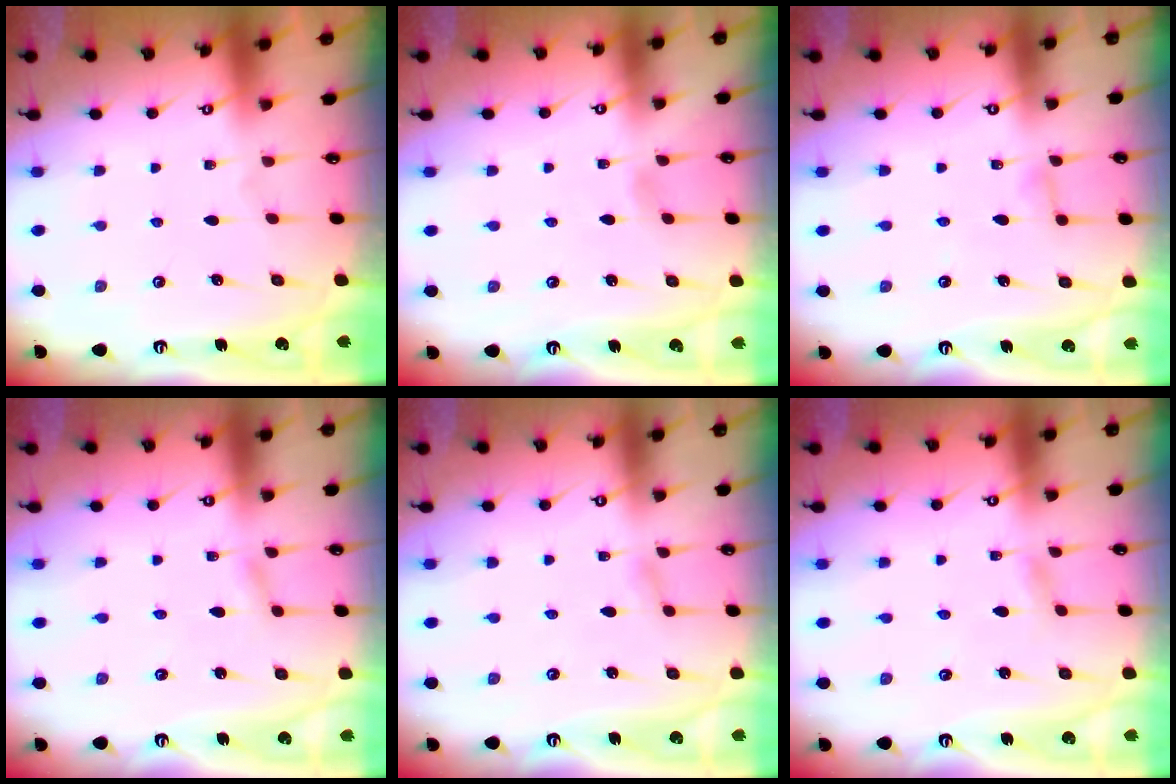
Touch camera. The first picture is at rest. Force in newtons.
{"total": 2.6, "press": 2.6, "slide": 0.3}
{"total": 3.8, "press": 3.8, "slide": 0.3}
{"total": 1.6, "press": 1.6, "slide": 0.2}
{"total": 1.3, "press": 1.3, "slide": 0.1}
{"total": 2.1, "press": 2.1, "slide": 0.2}